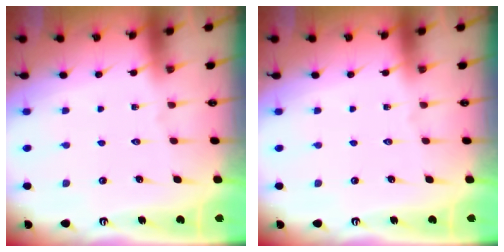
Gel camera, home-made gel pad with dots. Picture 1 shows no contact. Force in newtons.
{"total": 0.0}